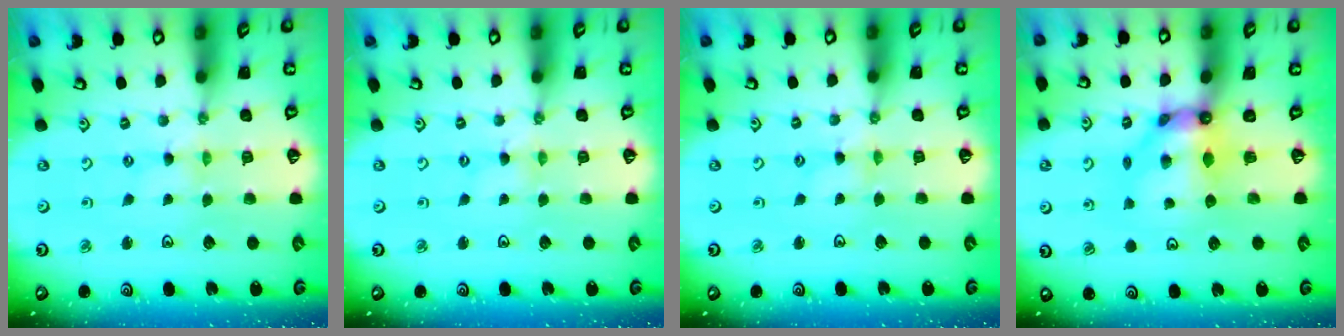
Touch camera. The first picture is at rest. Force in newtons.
{"total": 0.8, "press": 0.8, "slide": 0.1}
{"total": 1.7, "press": 1.7, "slide": 0.3}
{"total": 9.1, "press": 9.0, "slide": 0.8}